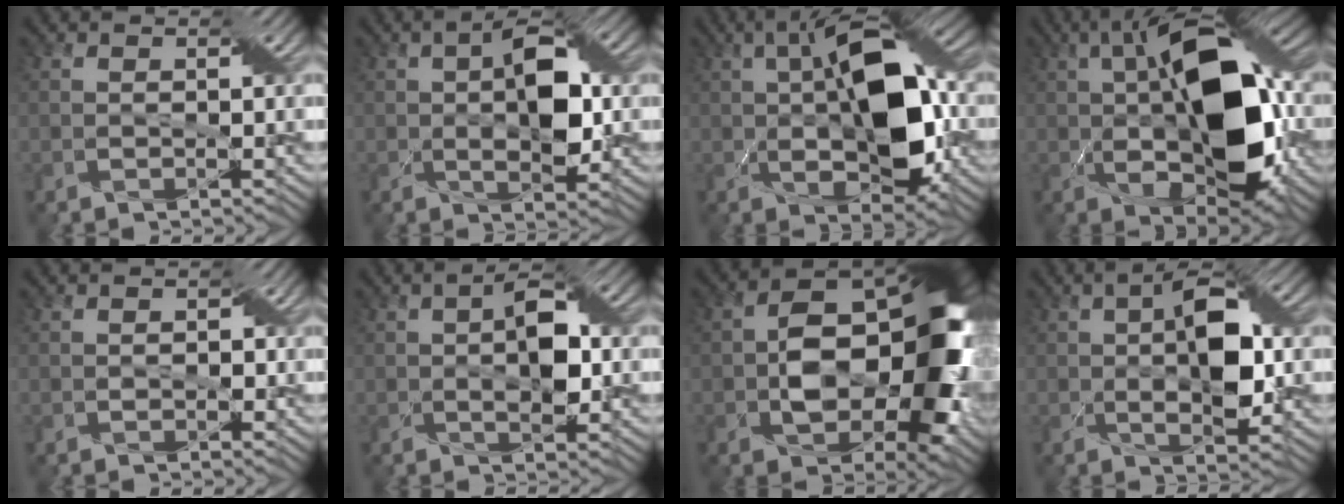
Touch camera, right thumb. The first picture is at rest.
{"total": 7.7, "force": [0.5, 3.7, 6.7], "torque": [-0.119, 0.004, 0.006]}
{"total": 13.8, "force": [0.1, 6.4, 12.2], "torque": [-0.192, 0.017, -0.005]}
{"total": 16.8, "force": [-0.4, 8.2, 14.7], "torque": [-0.237, 0.015, -0.021]}
{"total": 1.3, "force": [-0.1, 1.0, 0.8], "torque": [-0.015, -0.003, -0.004]}
{"total": 5.4, "force": [0.3, 2.5, 4.8], "torque": [-0.088, 0.001, 0.005]}
{"total": 14.9, "force": [-1.2, 9.0, 11.8], "torque": [-0.164, -0.005, -0.026]}
{"total": 8.7, "force": [0.5, 3.9, 7.8], "torque": [-0.133, 0.007, 0.006]}